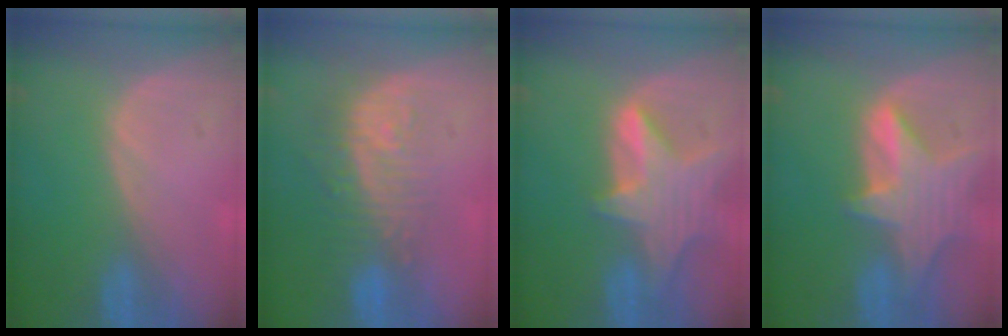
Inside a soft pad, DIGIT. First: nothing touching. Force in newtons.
{"total": 9.5, "press": 8.2, "slide": 4.9}
{"total": 8.4, "press": 7.5, "slide": 3.9}
{"total": 8.5, "press": 7.6, "slide": 3.9}